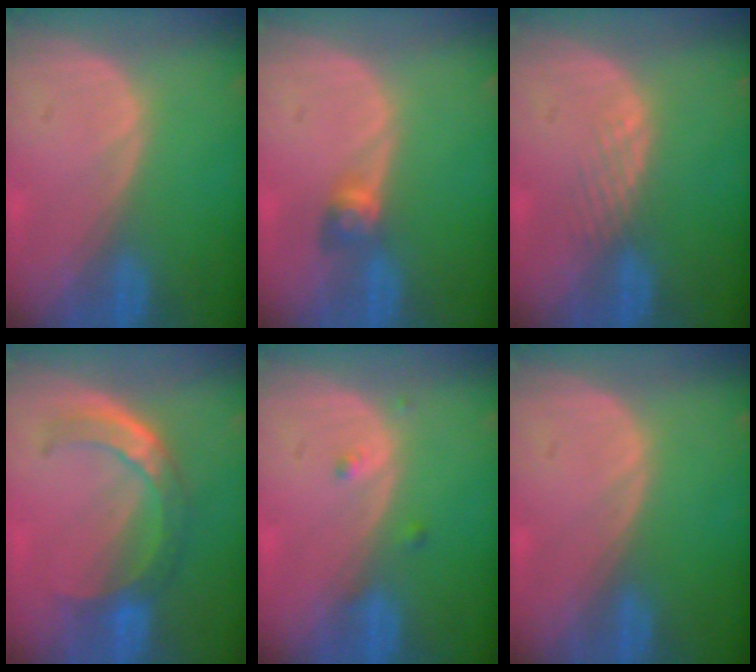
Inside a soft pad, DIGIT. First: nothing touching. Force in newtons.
{"total": 2.8, "press": 2.5, "slide": 1.3}
{"total": 1.8, "press": 1.8, "slide": 0.2}
{"total": 7.3, "press": 6.4, "slide": 3.5}
{"total": 1.3, "press": 1.3, "slide": 0.0}
{"total": 0.0}